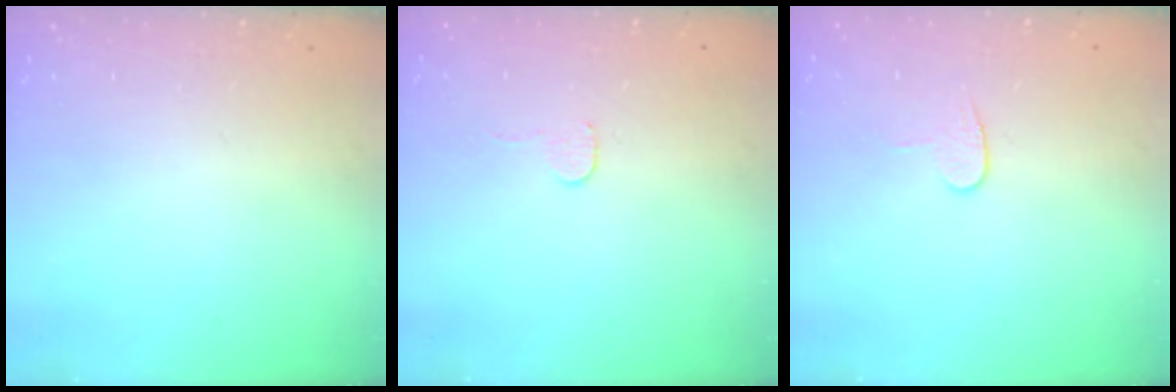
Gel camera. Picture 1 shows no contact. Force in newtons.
{"total": 2.7, "press": 2.7, "slide": 0.2}
{"total": 5.8, "press": 5.8, "slide": 0.3}